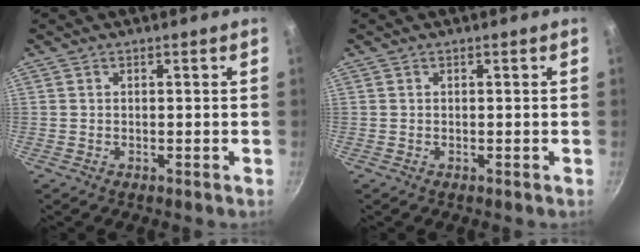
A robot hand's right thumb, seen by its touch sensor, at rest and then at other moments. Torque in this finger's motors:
{"motor_torque": [-0.01, 0.01, 0.00, 0.01, 0.01]}